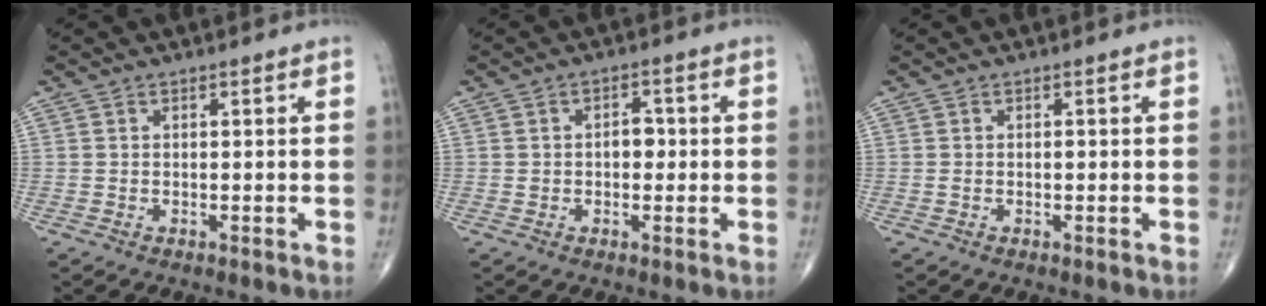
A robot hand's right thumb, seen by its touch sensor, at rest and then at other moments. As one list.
[{"total": 3.2, "force": [0.0, 2.3, 2.3], "torque": [-0.020, 0.012, -0.002]}, {"total": 0.6, "force": [-0.1, 0.3, 0.5], "torque": [-0.009, 0.000, 0.000]}]